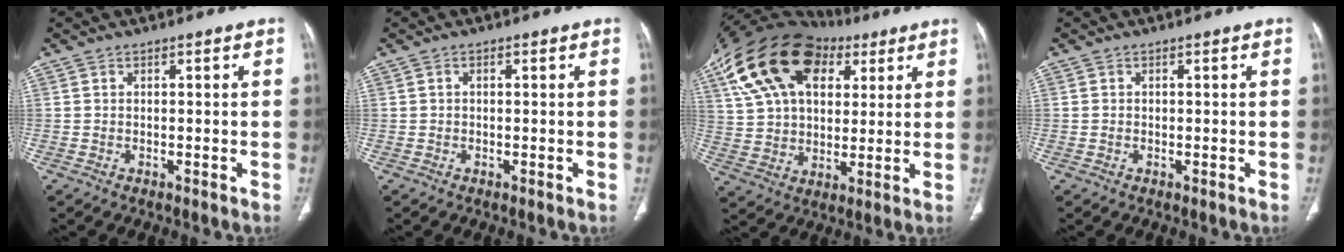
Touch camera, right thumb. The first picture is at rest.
{"total": 0.5, "force": [0.1, 0.3, 0.5], "torque": [-0.009, 0.003, 0.001]}
{"total": 24.0, "force": [11.1, 14.6, 15.5], "torque": [-0.284, 0.017, 0.194]}
{"total": 0.6, "force": [0.0, 0.5, 0.4], "torque": [-0.012, 0.007, 0.004]}